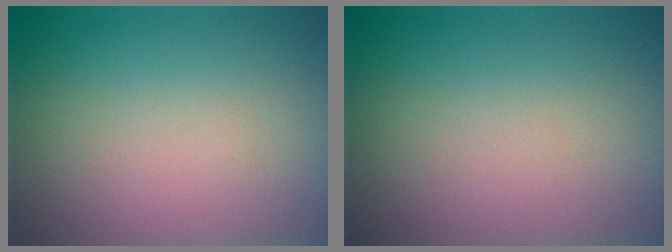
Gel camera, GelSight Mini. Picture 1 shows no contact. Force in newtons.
{"total": 0.0}